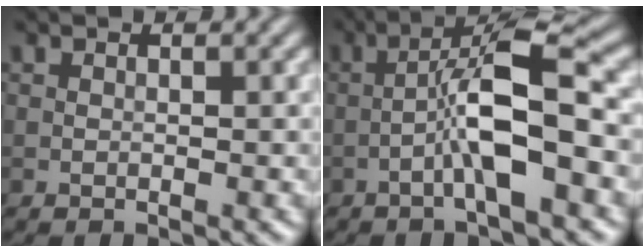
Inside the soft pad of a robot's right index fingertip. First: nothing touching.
{"total": 6.7, "force": [-2.0, 1.1, 6.3], "torque": [-0.112, 0.023, -0.039]}